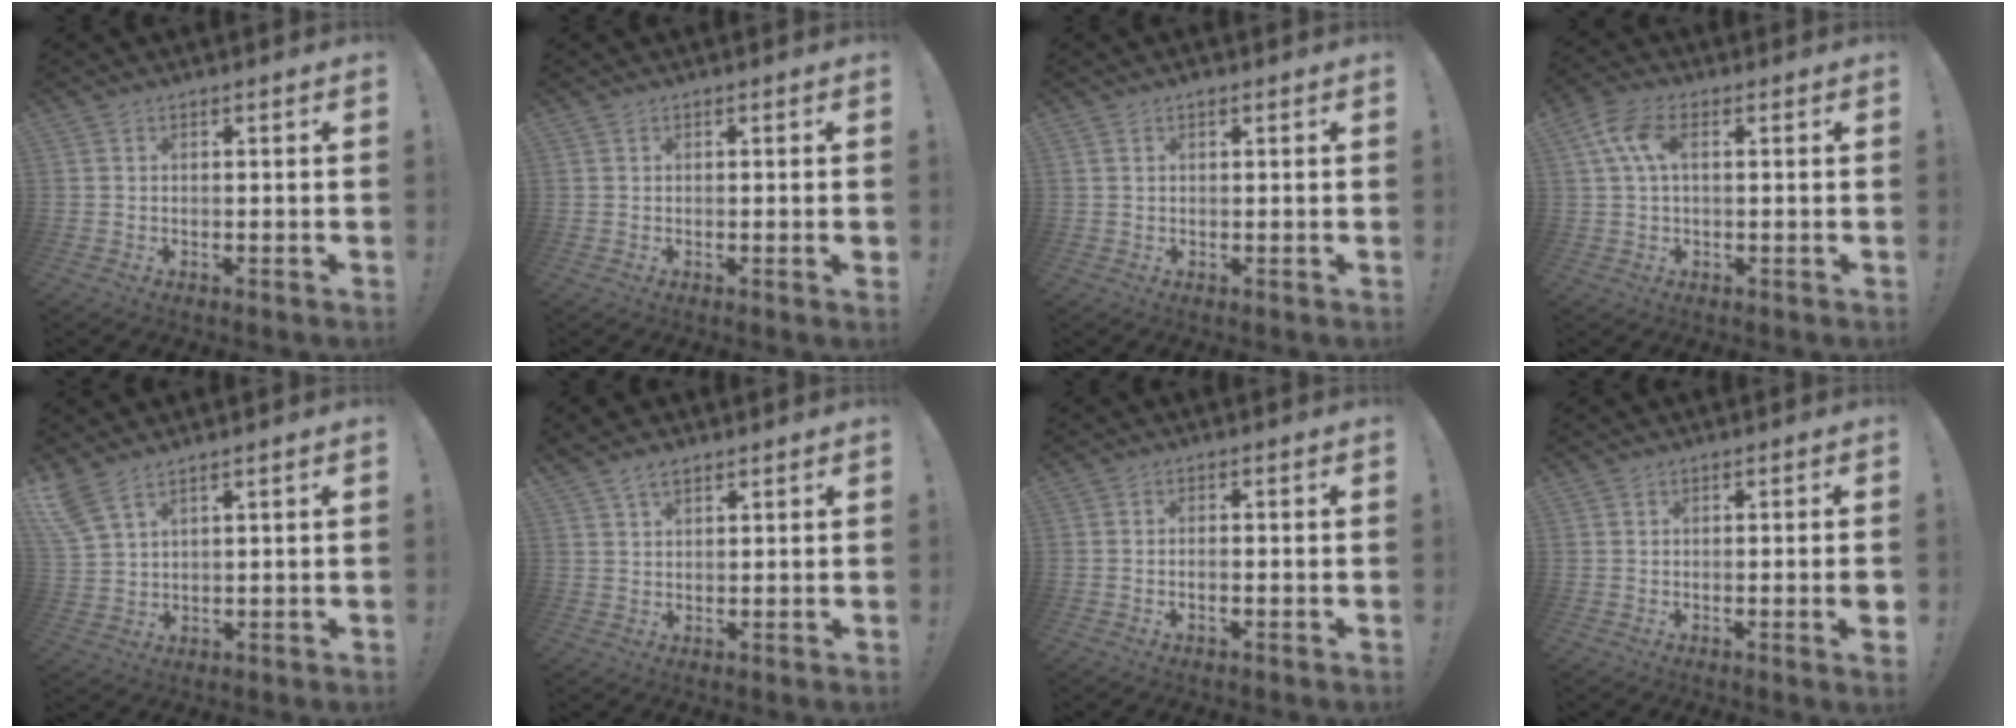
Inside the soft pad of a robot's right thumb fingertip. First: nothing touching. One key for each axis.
{"total": 1.3, "fx": 0.1, "fy": -0.2, "fz": 1.2, "tx": -0.015, "ty": -0.004, "tz": 0.000}
{"total": 1.0, "fx": 0.7, "fy": 0.5, "fz": 0.5, "tx": -0.003, "ty": -0.003, "tz": 0.012}
{"total": 8.0, "fx": 1.9, "fy": 4.3, "fz": 6.5, "tx": -0.141, "ty": 0.008, "tz": 0.033}
{"total": 6.4, "fx": 4.6, "fy": 2.0, "fz": 4.0, "tx": -0.089, "ty": -0.021, "tz": 0.091}
{"total": 3.9, "fx": 2.9, "fy": 1.9, "fz": 1.8, "tx": -0.023, "ty": -0.015, "tz": 0.053}
{"total": 1.4, "fx": -0.7, "fy": 0.2, "fz": 1.1, "tx": -0.019, "ty": 0.001, "tz": -0.013}
{"total": 2.8, "fx": -0.4, "fy": -0.2, "fz": 2.8, "tx": -0.038, "ty": -0.008, "tz": -0.007}